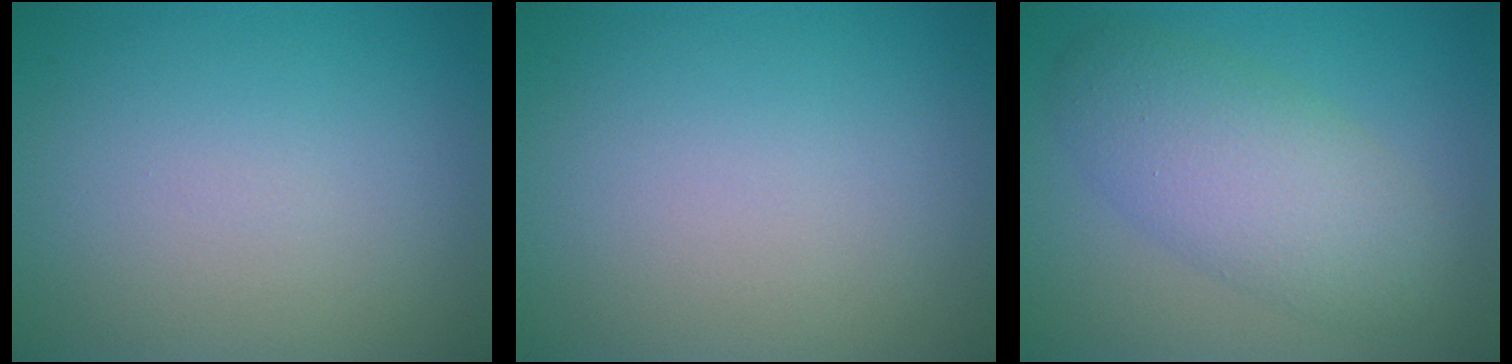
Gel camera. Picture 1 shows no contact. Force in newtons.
{"total": 0.0}
{"total": 5.9, "press": 5.9, "slide": 0.1}